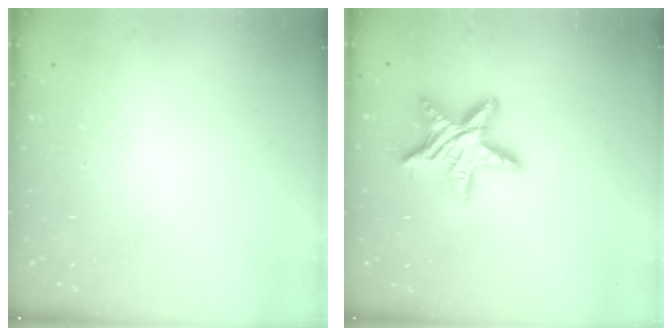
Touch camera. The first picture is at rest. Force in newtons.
{"total": 14.5, "press": 14.5, "slide": 0.8}